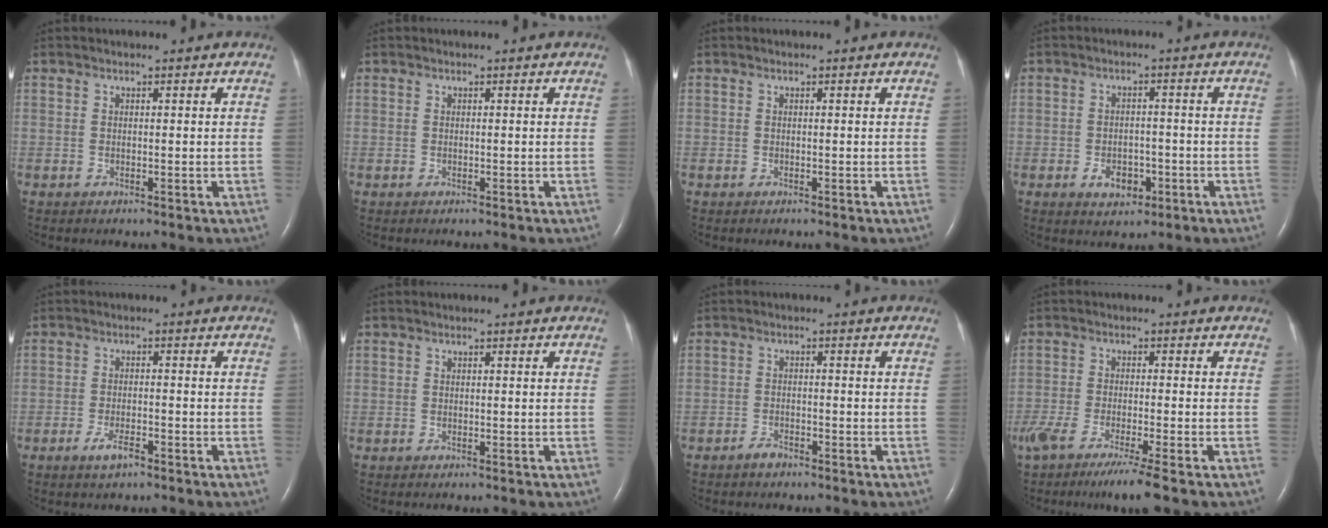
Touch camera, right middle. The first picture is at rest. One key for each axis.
{"total": 0.0}
{"total": 0.0}
{"total": 3.9, "fx": -1.7, "fy": 2.6, "fz": 2.4, "tx": -0.036, "ty": 0.003, "tz": -0.020}
{"total": 2.8, "fx": -1.8, "fy": 0.7, "fz": 2.0, "tx": -0.045, "ty": -0.002, "tz": -0.035}
{"total": 0.0}
{"total": 1.7, "fx": -1.5, "fy": 0.7, "fz": 0.6, "tx": -0.010, "ty": 0.001, "tz": -0.026}
{"total": 9.7, "fx": -7.0, "fy": 0.1, "fz": 6.8, "tx": -0.114, "ty": -0.027, "tz": -0.113}